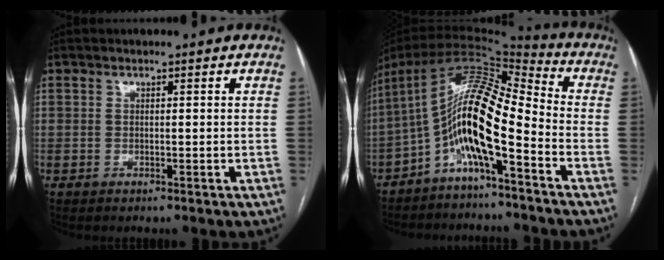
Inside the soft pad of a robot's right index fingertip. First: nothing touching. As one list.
[{"total": 14.1, "force": [-5.0, 2.5, 12.9], "torque": [-0.240, 0.033, -0.092]}]